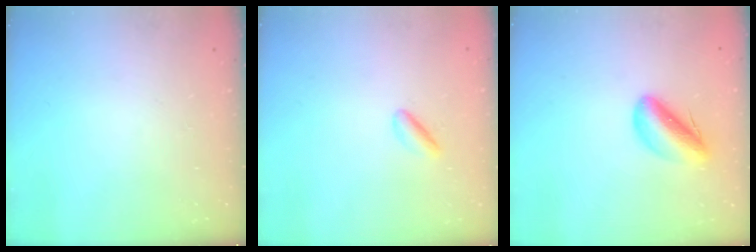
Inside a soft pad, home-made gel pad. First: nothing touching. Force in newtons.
{"total": 2.6, "press": 2.5, "slide": 0.8}
{"total": 8.6, "press": 8.3, "slide": 2.5}